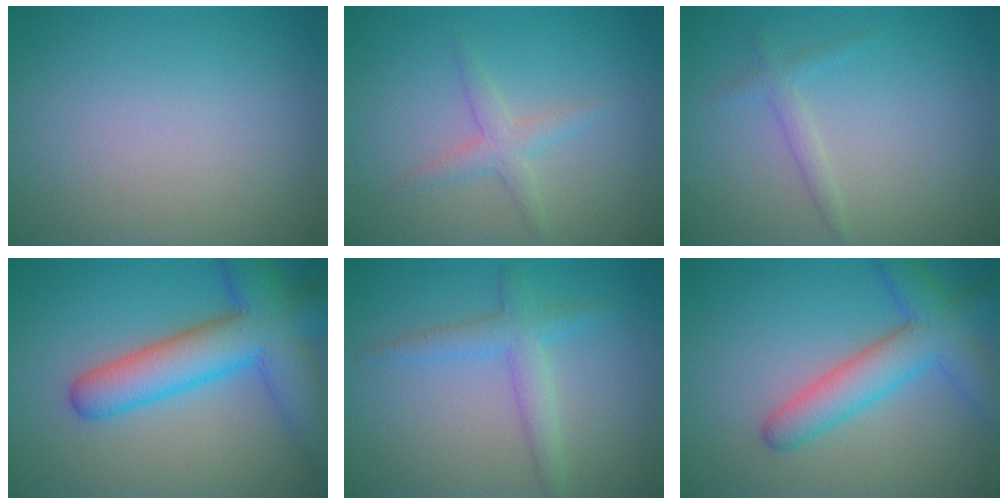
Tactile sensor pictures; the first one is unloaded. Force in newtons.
{"total": 2.0, "press": 2.0, "slide": 0.1}
{"total": 1.3, "press": 1.3, "slide": 0.1}
{"total": 9.0, "press": 9.0, "slide": 0.3}
{"total": 2.7, "press": 2.7, "slide": 0.2}
{"total": 5.5, "press": 5.5, "slide": 0.3}